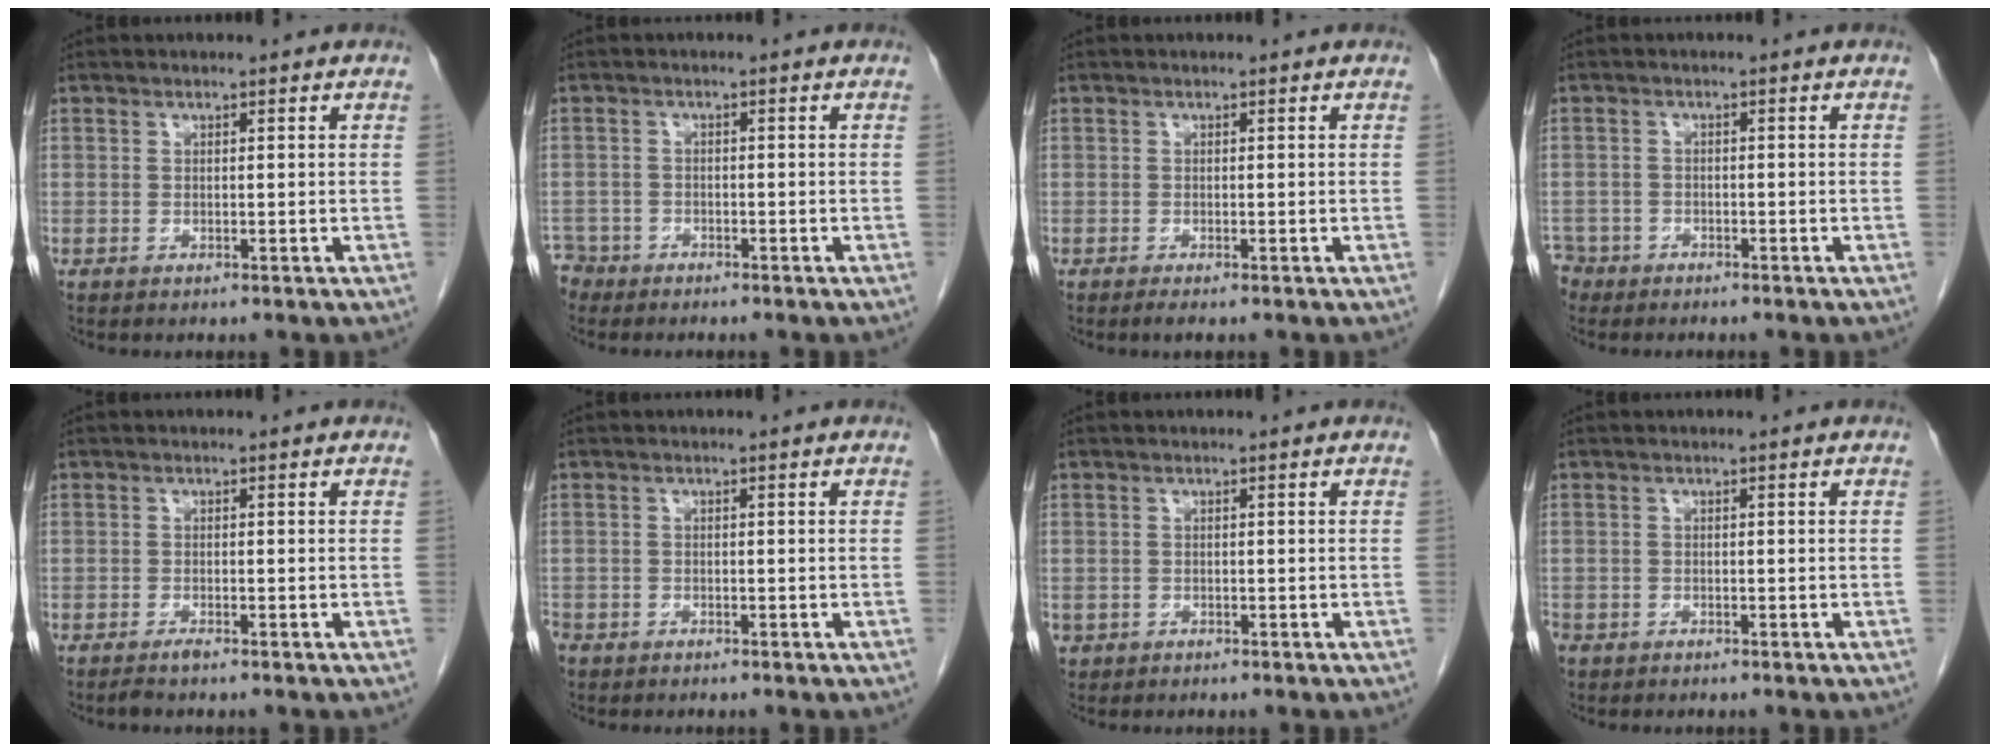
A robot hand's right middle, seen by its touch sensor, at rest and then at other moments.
{"total": 3.1, "force": [-2.7, 1.5, -0.6], "torque": [0.009, 0.002, -0.054]}
{"total": 1.1, "force": [-0.8, 0.0, 0.7], "torque": [-0.009, -0.003, -0.011]}
{"total": 3.5, "force": [-2.8, 2.0, -0.4], "torque": [0.005, 0.003, -0.057]}
{"total": 1.0, "force": [-0.9, -0.1, 0.5], "torque": [-0.015, -0.003, -0.016]}
{"total": 2.4, "force": [-1.6, 1.6, 0.6], "torque": [-0.021, -0.001, -0.032]}
{"total": 1.1, "force": [-0.4, 1.0, 0.2], "torque": [-0.008, 0.004, 0.000]}
{"total": 1.5, "force": [-0.9, 1.1, 0.5], "torque": [-0.016, 0.000, -0.017]}